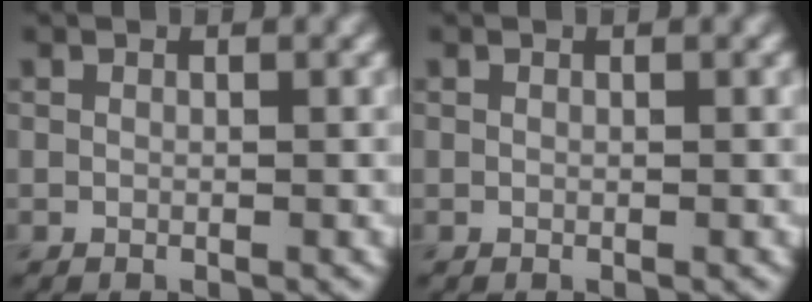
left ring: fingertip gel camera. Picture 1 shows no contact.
{"total": 0.0}